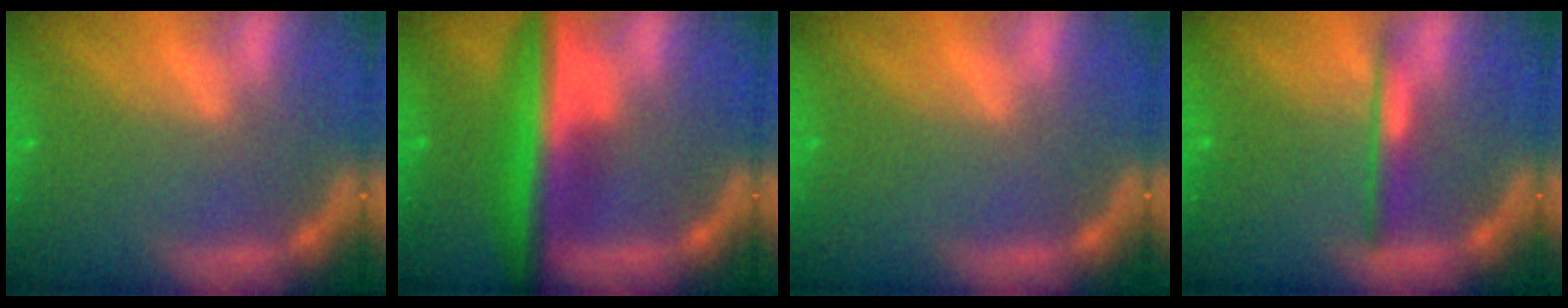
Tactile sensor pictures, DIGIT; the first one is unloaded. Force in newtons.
{"total": 9.0}
{"total": 0.0}
{"total": 2.4}